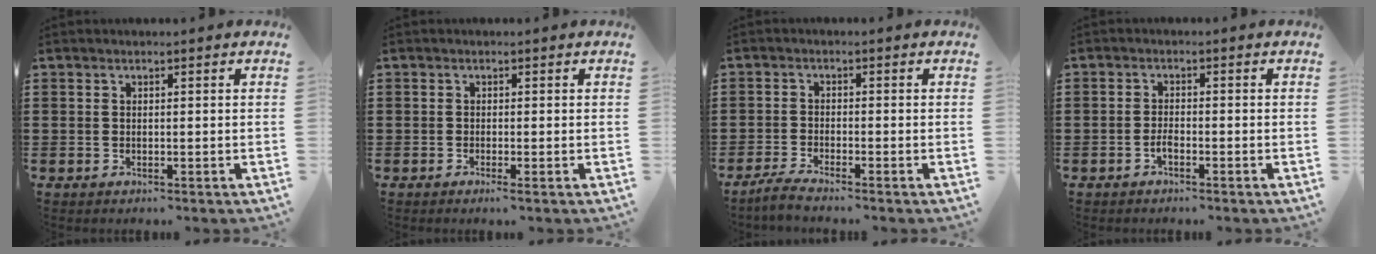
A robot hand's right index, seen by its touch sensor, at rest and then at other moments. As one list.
[{"total": 0.7, "force": [-0.3, -0.1, 0.6], "torque": [-0.010, -0.003, -0.005]}, {"total": 2.3, "force": [-2.2, -0.2, 0.7], "torque": [-0.021, 0.000, -0.046]}, {"total": 1.6, "force": [-0.9, 0.5, 1.2], "torque": [-0.026, -0.001, -0.017]}]